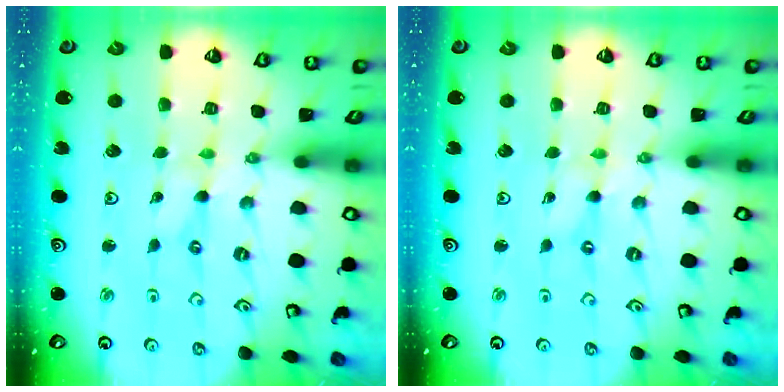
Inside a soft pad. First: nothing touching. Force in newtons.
{"total": 0.0}